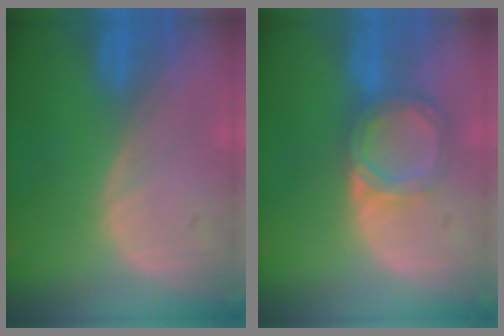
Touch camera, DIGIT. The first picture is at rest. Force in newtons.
{"total": 6.1, "press": 5.4, "slide": 2.9}